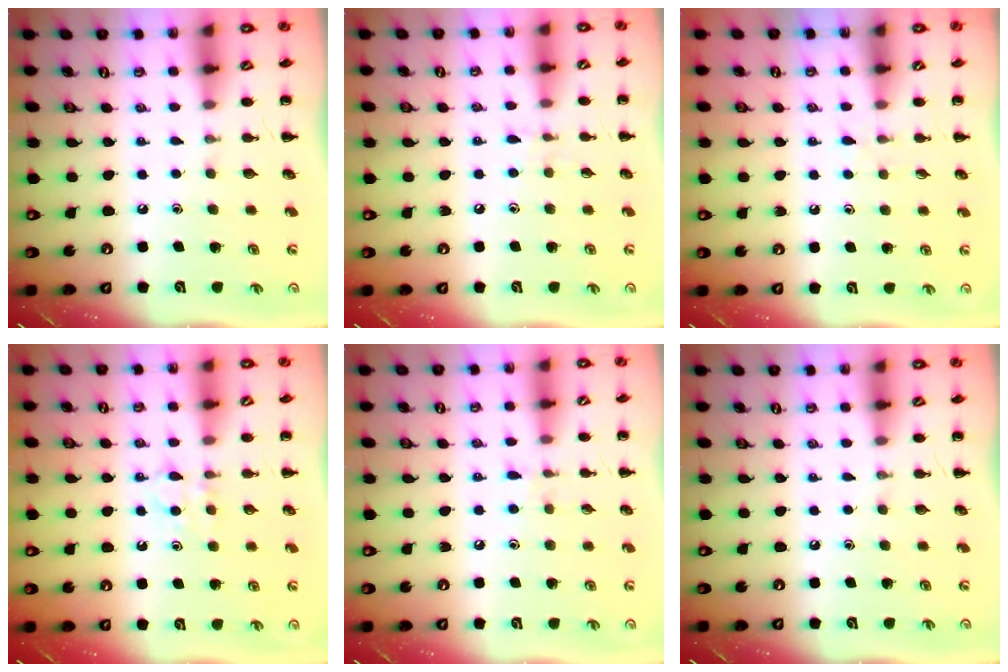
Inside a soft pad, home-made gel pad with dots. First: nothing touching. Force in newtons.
{"total": 4.8, "press": 4.4, "slide": 1.9}
{"total": 3.4, "press": 3.0, "slide": 1.6}
{"total": 4.9, "press": 4.7, "slide": 1.4}
{"total": 6.0, "press": 5.6, "slide": 2.2}
{"total": 0.0}